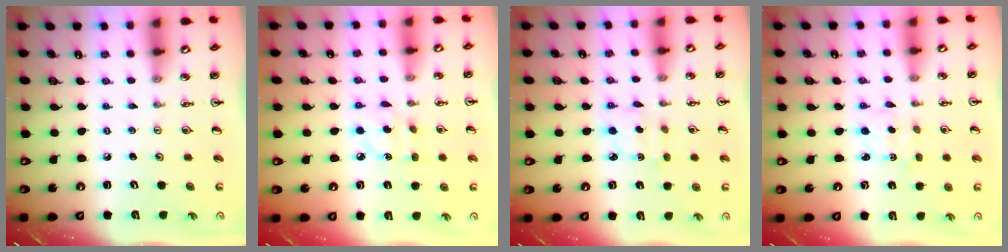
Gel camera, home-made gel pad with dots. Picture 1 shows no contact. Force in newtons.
{"total": 4.0, "press": 4.0, "slide": 0.4}
{"total": 2.0, "press": 2.0, "slide": 0.2}
{"total": 1.7, "press": 1.5, "slide": 0.8}